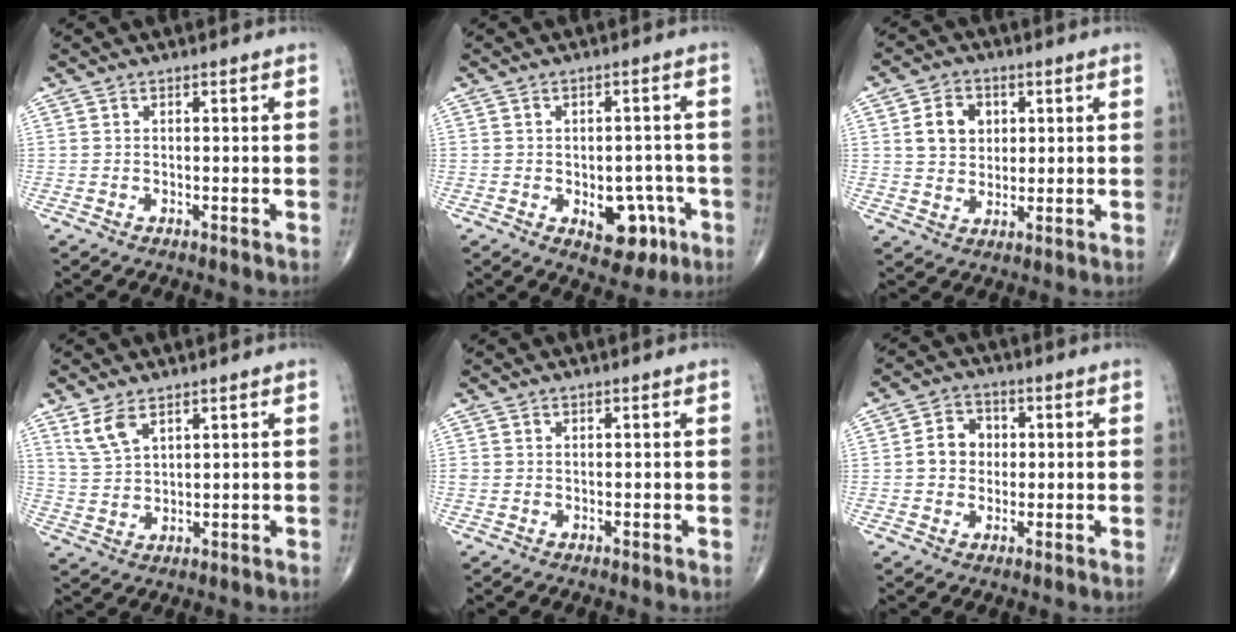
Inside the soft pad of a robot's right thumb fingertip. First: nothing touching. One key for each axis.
{"total": 8.2, "fx": -3.0, "fy": 5.2, "fz": 5.7, "tx": -0.038, "ty": 0.020, "tz": -0.030}
{"total": 7.5, "fx": 2.0, "fy": 6.1, "fz": 3.9, "tx": -0.039, "ty": -0.007, "tz": 0.036}
{"total": 5.5, "fx": 3.4, "fy": 2.5, "fz": 3.5, "tx": -0.071, "ty": -0.012, "tz": 0.077}
{"total": 0.6, "fx": 0.1, "fy": 0.6, "fz": 0.2, "tx": 0.004, "ty": 0.002, "tz": 0.002}
{"total": 6.4, "fx": 0.3, "fy": 5.5, "fz": 3.2, "tx": -0.031, "ty": 0.013, "tz": -0.004}